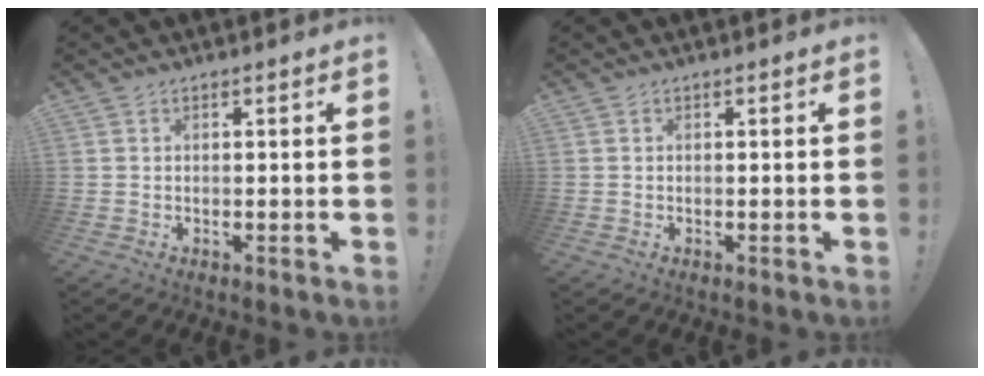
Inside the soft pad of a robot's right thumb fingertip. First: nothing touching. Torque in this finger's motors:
{"motor_torque": [0.09, -0.01, 0.16, -0.05, -0.01]}